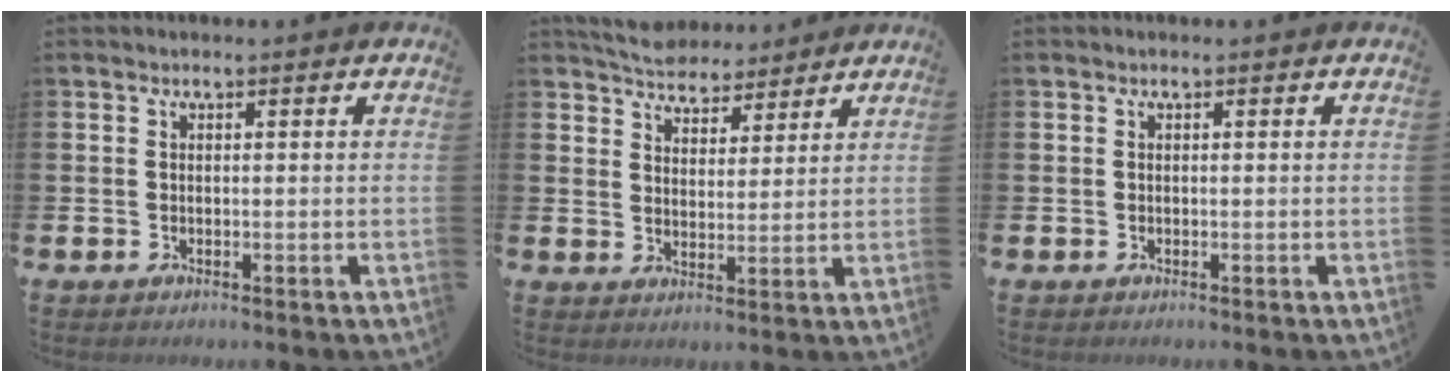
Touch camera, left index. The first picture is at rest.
{"total": 5.1, "force": [4.9, 1.3, 0.2], "torque": [-0.022, -0.027, 0.088]}
{"total": 0.0}